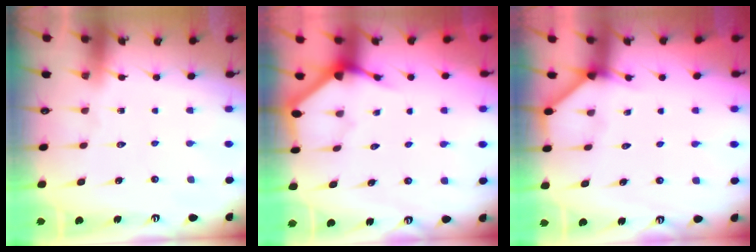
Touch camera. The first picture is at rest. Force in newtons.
{"total": 4.1, "press": 4.1, "slide": 0.1}
{"total": 3.3, "press": 3.3, "slide": 0.4}